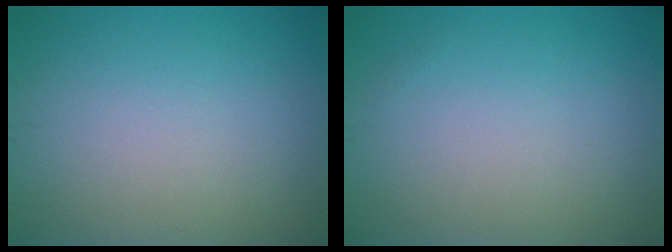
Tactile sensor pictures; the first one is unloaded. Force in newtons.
{"total": 0.0}